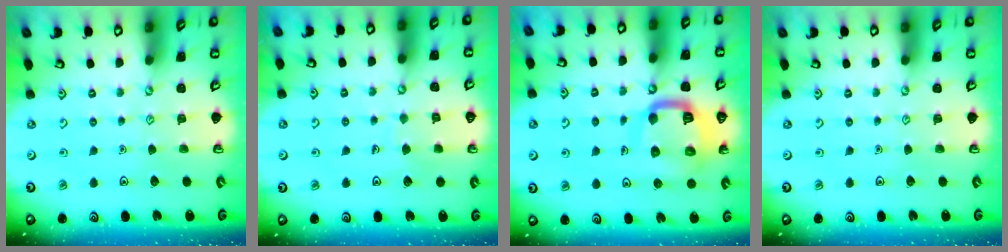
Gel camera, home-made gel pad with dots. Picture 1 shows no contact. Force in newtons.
{"total": 5.2, "press": 5.2, "slide": 0.3}
{"total": 13.5, "press": 13.4, "slide": 1.5}
{"total": 0.0}